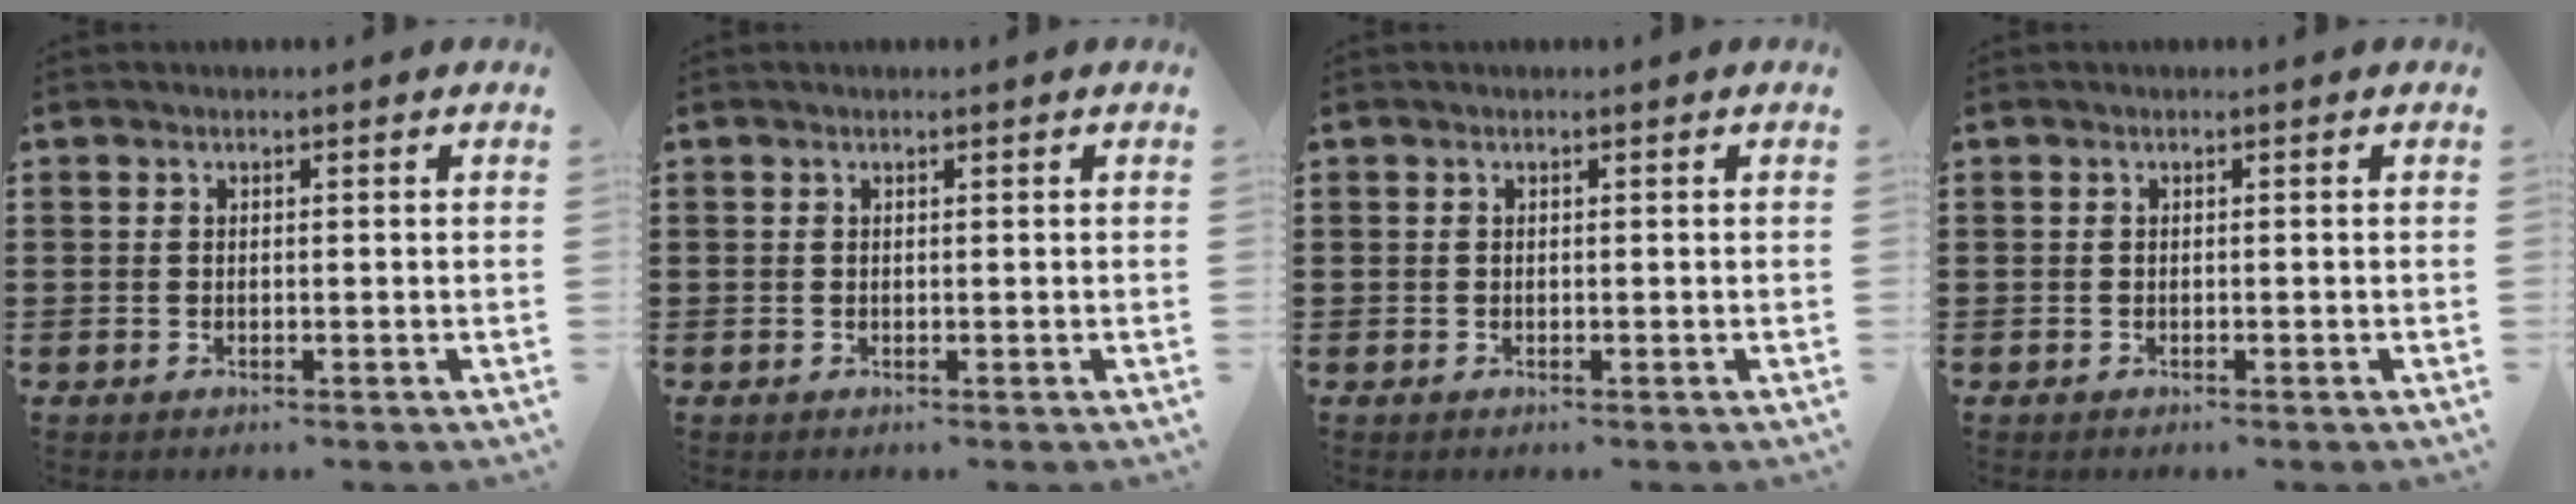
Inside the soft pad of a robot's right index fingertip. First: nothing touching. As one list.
[{"total": 0.0}, {"total": 0.0}, {"total": 0.0}]